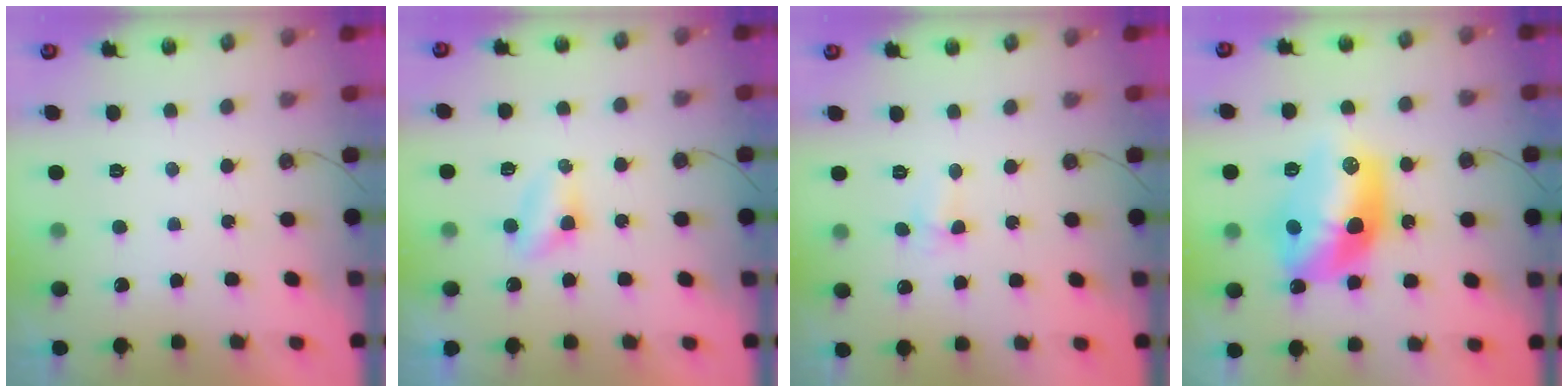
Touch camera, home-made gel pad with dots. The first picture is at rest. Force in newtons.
{"total": 3.2, "press": 3.1, "slide": 0.5}
{"total": 4.9, "press": 4.8, "slide": 0.7}
{"total": 16.7, "press": 16.6, "slide": 1.5}